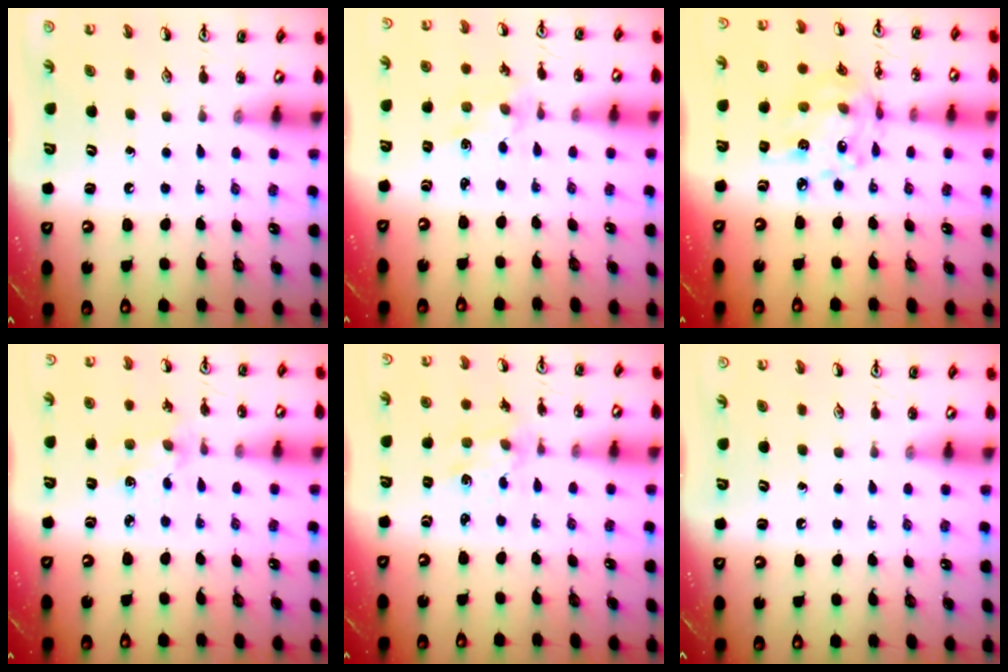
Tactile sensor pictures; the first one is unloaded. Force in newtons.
{"total": 1.7, "press": 1.7, "slide": 0.3}
{"total": 13.8, "press": 13.8, "slide": 1.0}
{"total": 3.0, "press": 3.0, "slide": 0.2}
{"total": 1.9, "press": 1.9, "slide": 0.2}
{"total": 0.0}